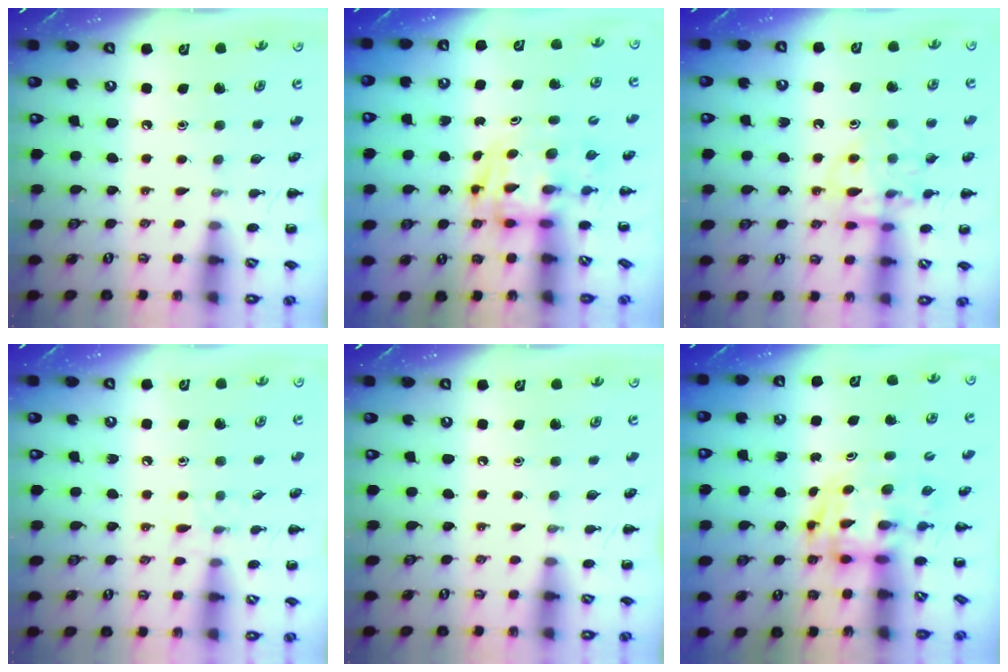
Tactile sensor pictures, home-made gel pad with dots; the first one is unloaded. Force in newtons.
{"total": 2.7, "press": 2.7, "slide": 0.5}
{"total": 12.0, "press": 11.9, "slide": 1.4}
{"total": 6.3, "press": 5.7, "slide": 2.7}
{"total": 0.0}
{"total": 2.8, "press": 2.8, "slide": 0.5}